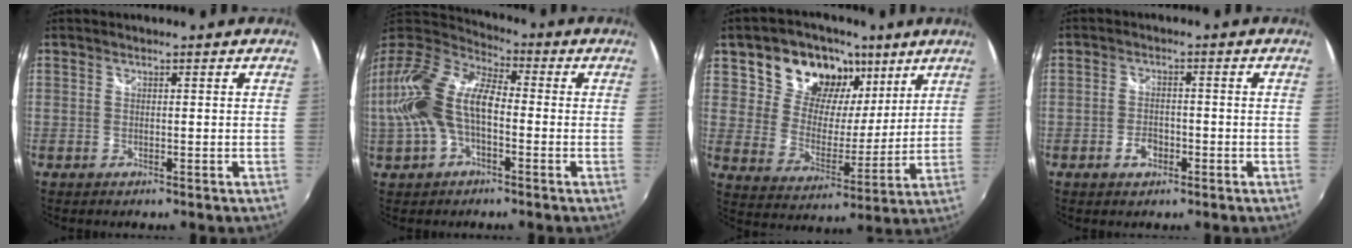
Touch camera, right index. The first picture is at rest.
{"total": 18.5, "force": [-1.8, 10.5, 15.2], "torque": [-0.315, 0.013, -0.037]}
{"total": 16.0, "force": [9.0, 11.2, 6.9], "torque": [-0.130, 0.014, 0.153]}
{"total": 3.3, "force": [-1.6, 2.2, 1.9], "torque": [-0.039, 0.000, -0.029]}